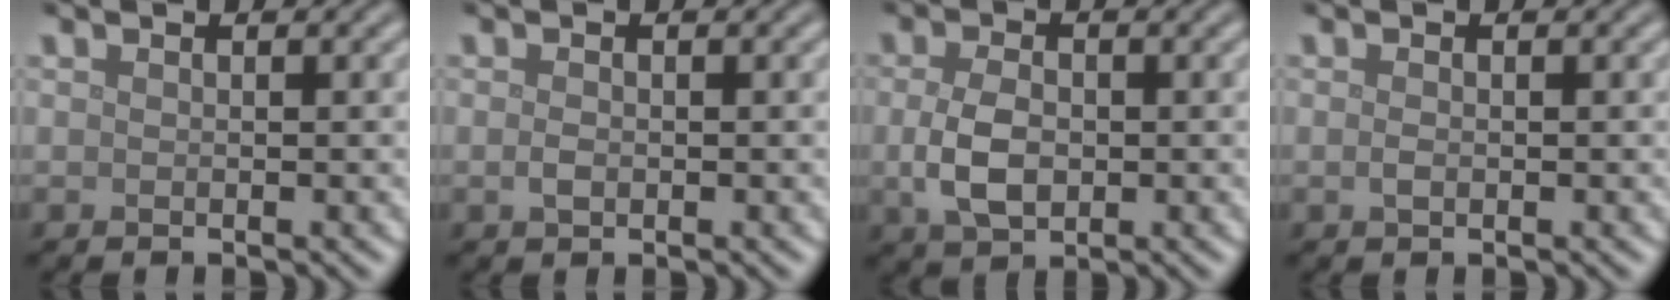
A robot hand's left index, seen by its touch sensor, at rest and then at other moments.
{"total": 0.9, "force": [-0.2, 0.6, 0.7], "torque": [-0.015, -0.001, -0.004]}
{"total": 3.8, "force": [-0.4, 2.5, 2.9], "torque": [-0.063, -0.003, -0.006]}
{"total": 0.7, "force": [-0.1, 0.4, 0.6], "torque": [-0.015, -0.002, -0.002]}